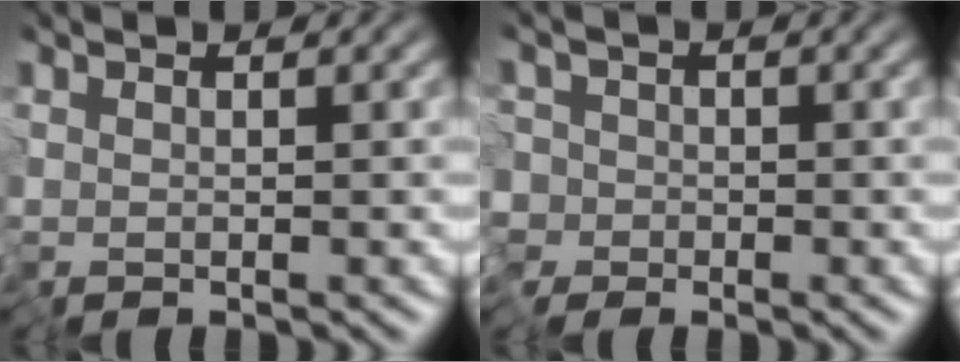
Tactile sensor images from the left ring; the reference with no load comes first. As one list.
[{"total": 2.1, "force": [-1.0, 1.8, -0.2], "torque": [0.009, -0.007, -0.023]}]